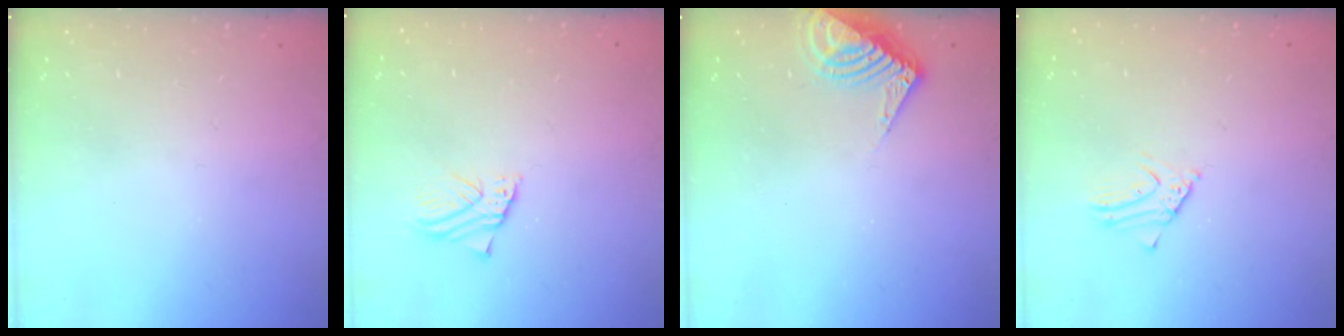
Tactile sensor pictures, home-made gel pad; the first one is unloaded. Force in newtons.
{"total": 1.8, "press": 1.8, "slide": 0.1}
{"total": 8.0, "press": 8.0, "slide": 0.7}
{"total": 2.5, "press": 2.5, "slide": 0.2}